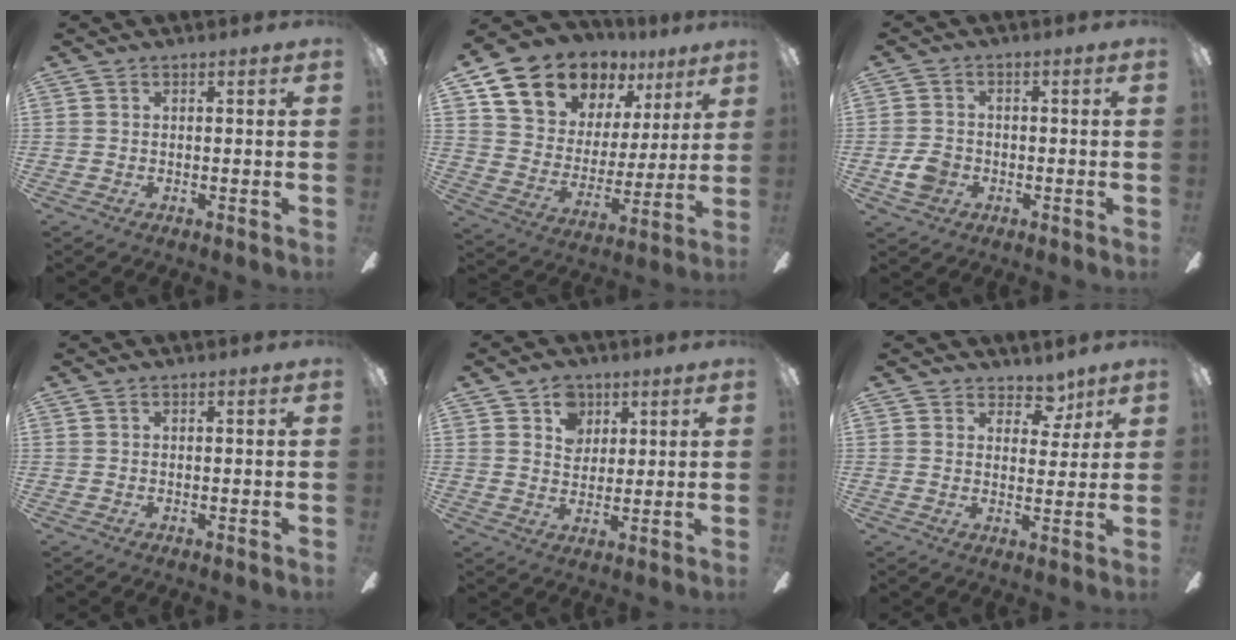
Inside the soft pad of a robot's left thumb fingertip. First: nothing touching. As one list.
[{"total": 13.9, "force": [10.8, 8.2, 2.8], "torque": [-0.072, -0.082, 0.203]}, {"total": 5.0, "force": [-1.6, 4.2, 2.2], "torque": [-0.032, 0.003, -0.031]}, {"total": 0.0}, {"total": 6.8, "force": [3.7, 5.4, 2.0], "torque": [-0.029, -0.001, 0.065]}, {"total": 6.0, "force": [4.4, 3.7, 1.6], "torque": [-0.008, -0.027, 0.077]}]